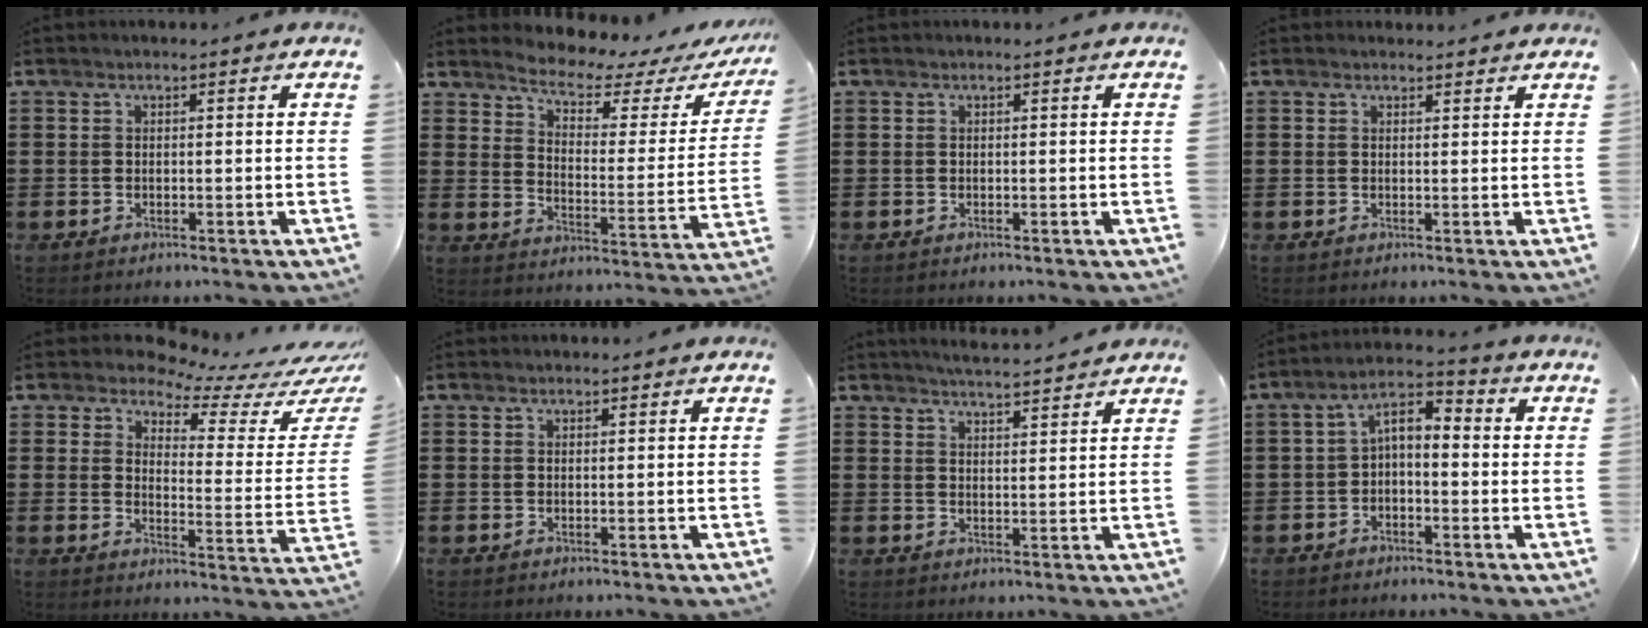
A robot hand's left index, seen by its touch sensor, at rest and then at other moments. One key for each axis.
{"total": 5.3, "fx": 4.8, "fy": 0.9, "fz": 2.0, "tx": -0.058, "ty": -0.034, "tz": 0.076}
{"total": 0.0}
{"total": 1.0, "fx": 1.0, "fy": 0.2, "fz": 0.0, "tx": -0.004, "ty": 0.000, "tz": 0.021}
{"total": 5.6, "fx": 4.8, "fy": 1.6, "fz": 2.4, "tx": -0.057, "ty": -0.036, "tz": 0.078}
{"total": 0.7, "fx": 0.7, "fy": 0.2, "fz": 0.0, "tx": -0.003, "ty": 0.001, "tz": 0.014}
{"total": 3.7, "fx": 3.6, "fy": -0.4, "fz": 0.7, "tx": -0.024, "ty": -0.016, "tz": 0.063}
{"total": 4.5, "fx": -0.4, "fy": 2.1, "fz": 4.0, "tx": -0.087, "ty": 0.010, "tz": -0.016}